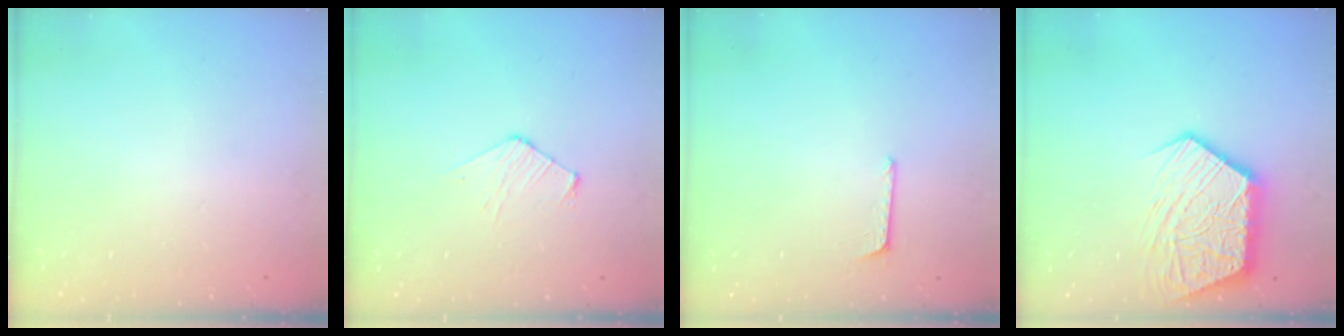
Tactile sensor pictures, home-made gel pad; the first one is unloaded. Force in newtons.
{"total": 6.5, "press": 6.4, "slide": 0.7}
{"total": 5.0, "press": 5.0, "slide": 0.4}
{"total": 17.7, "press": 17.6, "slide": 1.7}